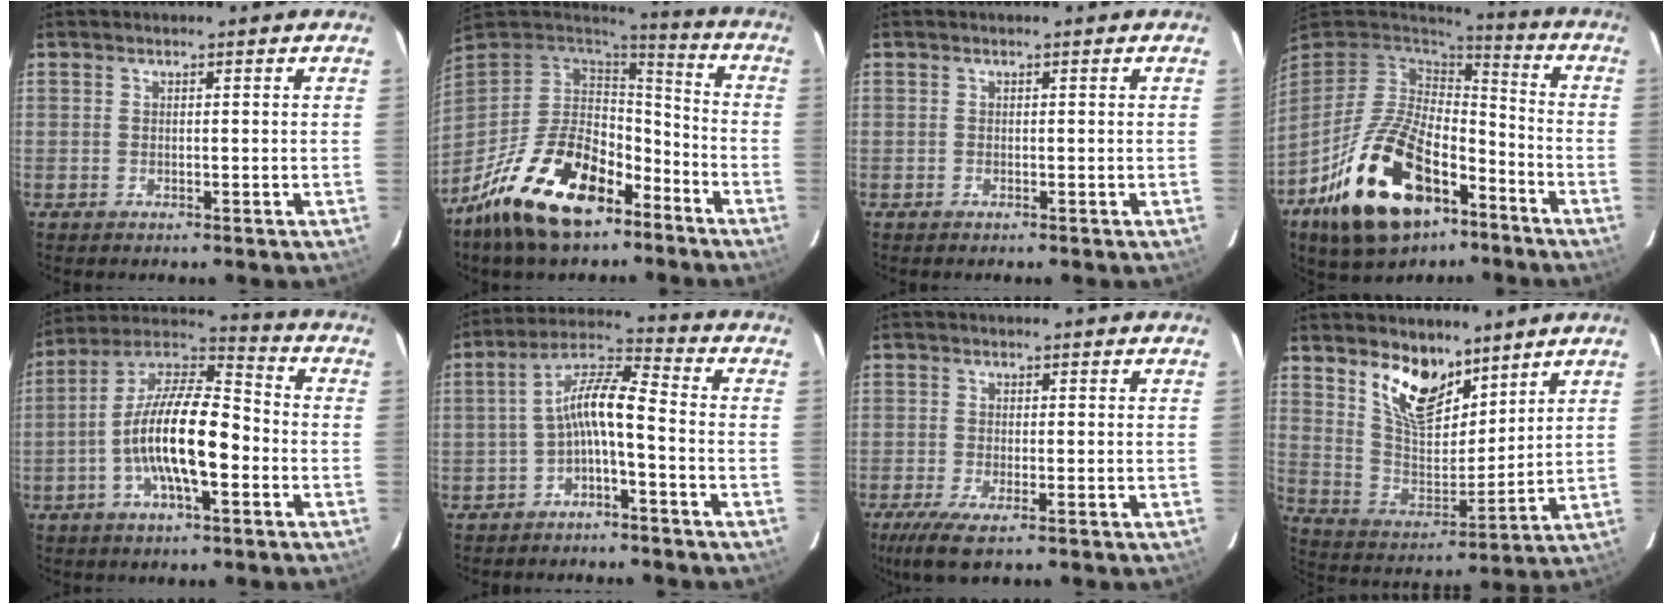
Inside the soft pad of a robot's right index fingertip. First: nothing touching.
{"total": 21.4, "force": [-12.8, 10.7, 13.4], "torque": [-0.264, -0.008, -0.210]}
{"total": 0.0}
{"total": 23.1, "force": [-12.1, 12.2, 15.3], "torque": [-0.309, -0.012, -0.197]}
{"total": 16.0, "force": [-4.1, 5.2, 14.5], "torque": [-0.274, 0.001, -0.083]}
{"total": 7.6, "force": [-2.9, 1.5, 6.9], "torque": [-0.157, 0.021, -0.054]}
{"total": 6.1, "force": [-3.7, 1.3, 4.7], "torque": [-0.112, -0.023, -0.068]}
{"total": 12.6, "force": [8.8, 5.8, 6.8], "torque": [-0.128, -0.005, 0.170]}